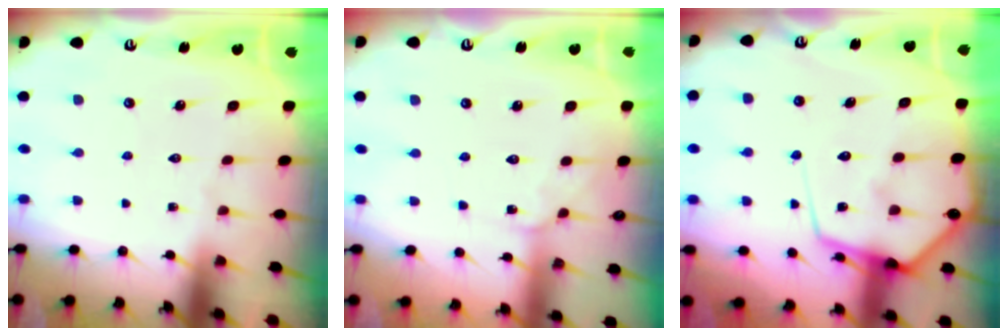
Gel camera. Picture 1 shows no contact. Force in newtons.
{"total": 3.9, "press": 3.8, "slide": 0.5}
{"total": 12.0, "press": 11.9, "slide": 1.3}